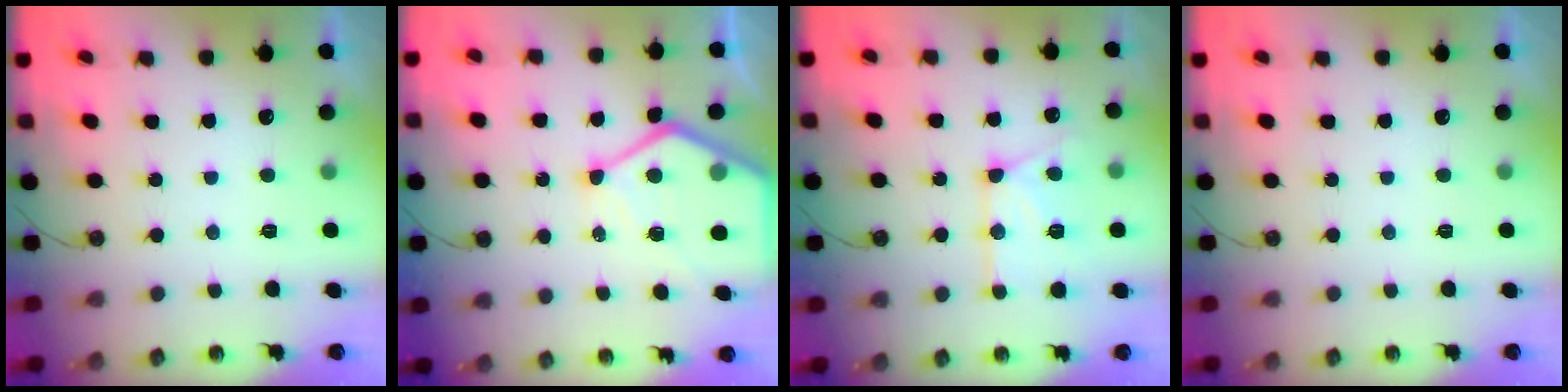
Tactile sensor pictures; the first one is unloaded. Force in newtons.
{"total": 15.7, "press": 15.6, "slide": 1.3}
{"total": 13.4, "press": 13.3, "slide": 1.2}
{"total": 0.0}